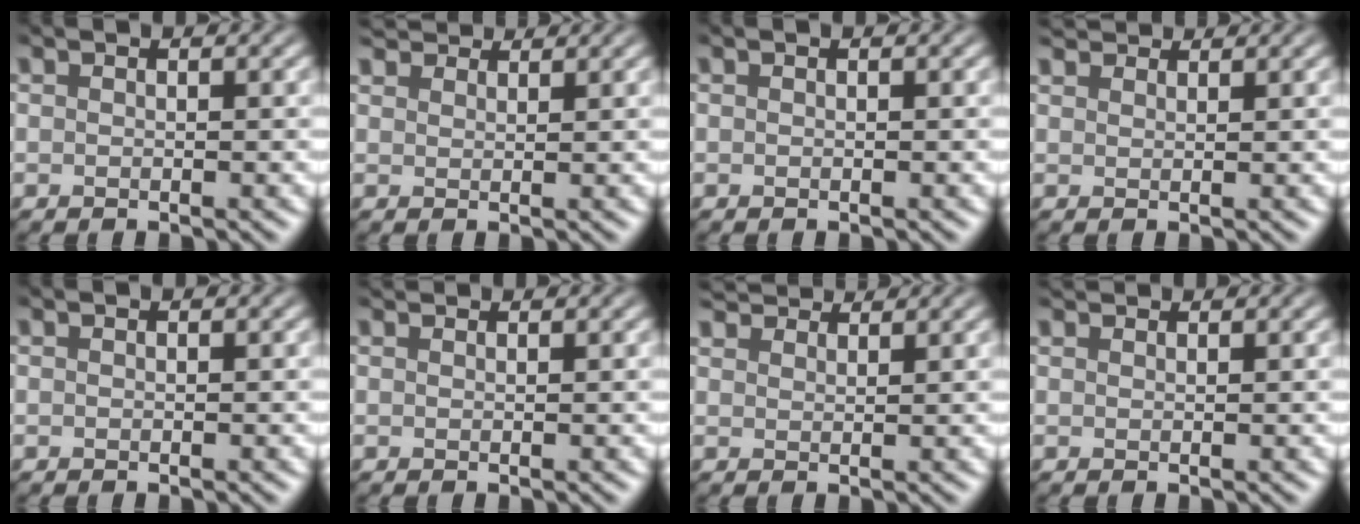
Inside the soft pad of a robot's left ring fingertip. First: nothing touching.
{"total": 4.1, "force": [3.8, 1.1, 1.0], "torque": [-0.033, 0.001, 0.066]}
{"total": 0.0}
{"total": 3.7, "force": [3.5, 0.8, 1.0], "torque": [-0.028, 0.004, 0.054]}
{"total": 0.0}
{"total": 1.8, "force": [1.7, 0.3, 0.5], "torque": [-0.012, 0.000, 0.012]}
{"total": 4.6, "force": [4.3, 1.1, 1.2], "torque": [-0.037, 0.002, 0.075]}
{"total": 2.0, "force": [2.0, 0.3, 0.5], "torque": [-0.013, 0.001, 0.022]}